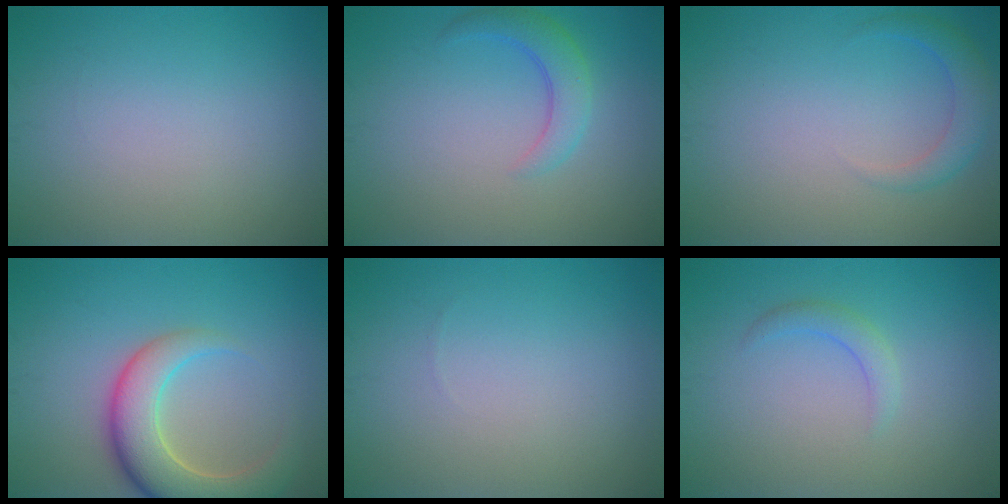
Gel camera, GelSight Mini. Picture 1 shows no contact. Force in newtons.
{"total": 2.9, "press": 2.9, "slide": 0.2}
{"total": 2.3, "press": 2.3, "slide": 0.2}
{"total": 6.8, "press": 6.8, "slide": 0.5}
{"total": 0.0}
{"total": 1.5, "press": 1.5, "slide": 0.1}